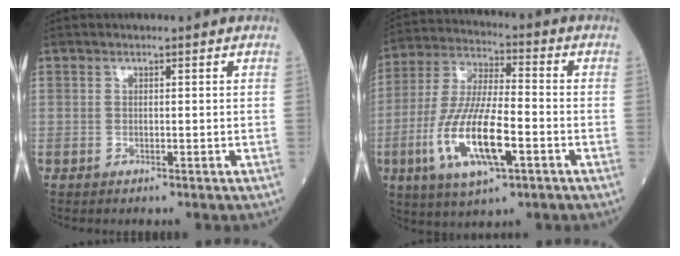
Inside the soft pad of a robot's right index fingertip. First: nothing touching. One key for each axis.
{"total": 14.7, "fx": -4.7, "fy": 3.6, "fz": 13.4, "tx": -0.282, "ty": -0.010, "tz": -0.080}